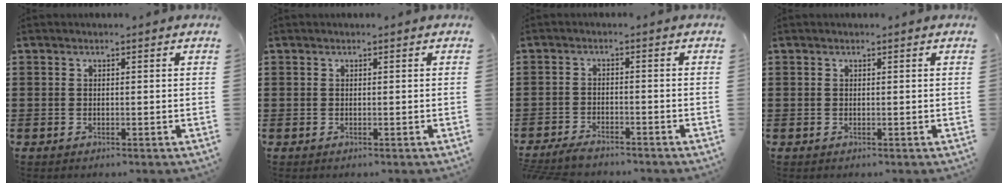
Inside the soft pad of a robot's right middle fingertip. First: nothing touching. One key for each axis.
{"total": 0.0}
{"total": 2.9, "fx": -2.8, "fy": 0.4, "fz": 0.7, "tx": -0.022, "ty": 0.001, "tz": -0.060}
{"total": 0.0}